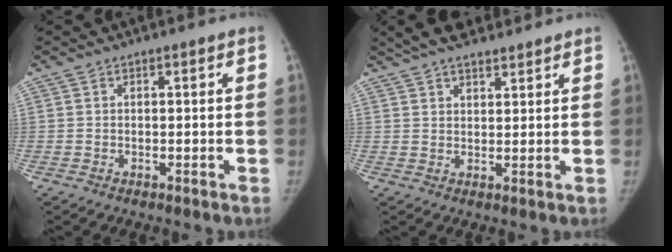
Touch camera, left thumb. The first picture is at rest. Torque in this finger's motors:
{"motor_torque": [0.81, -0.57, 0.71, -1.84, 0.15]}